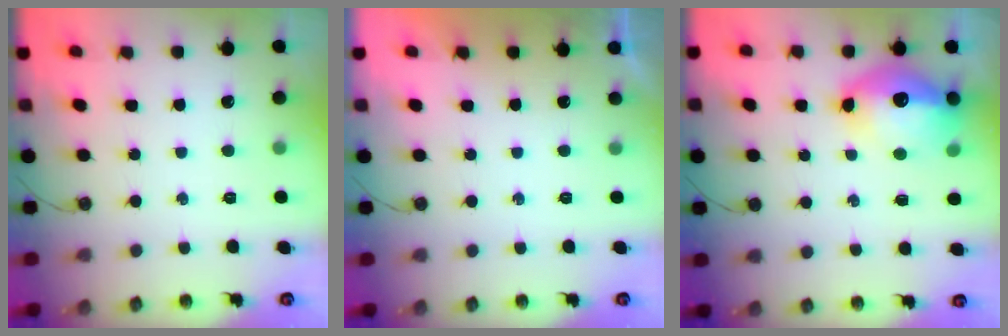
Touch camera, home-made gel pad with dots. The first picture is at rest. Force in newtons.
{"total": 0.0}
{"total": 16.3, "press": 16.2, "slide": 1.6}